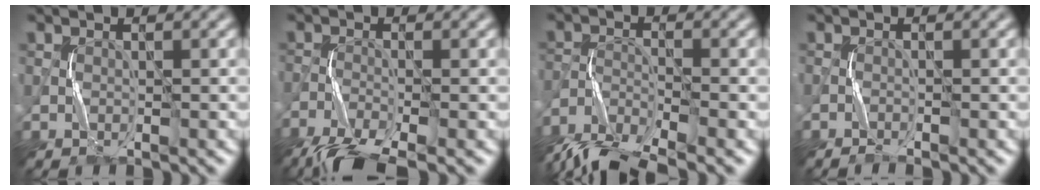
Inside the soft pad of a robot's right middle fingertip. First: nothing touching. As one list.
[{"total": 6.0, "force": [-5.0, 0.8, 3.2], "torque": [-0.066, -0.021, -0.105]}, {"total": 8.2, "force": [-7.5, 1.2, 3.0], "torque": [-0.060, -0.020, -0.140]}, {"total": 0.7, "force": [-0.7, -0.2, 0.0], "torque": [-0.002, 0.006, -0.017]}]